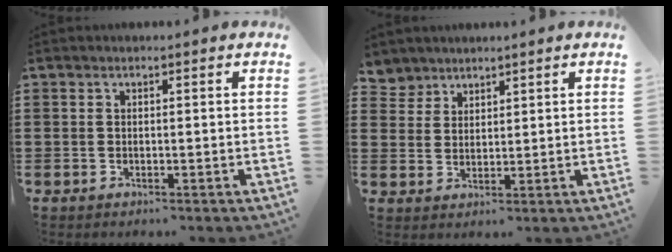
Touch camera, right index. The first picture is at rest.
{"total": 3.5, "force": [3.0, 1.9, -0.4], "torque": [-0.009, 0.004, 0.059]}